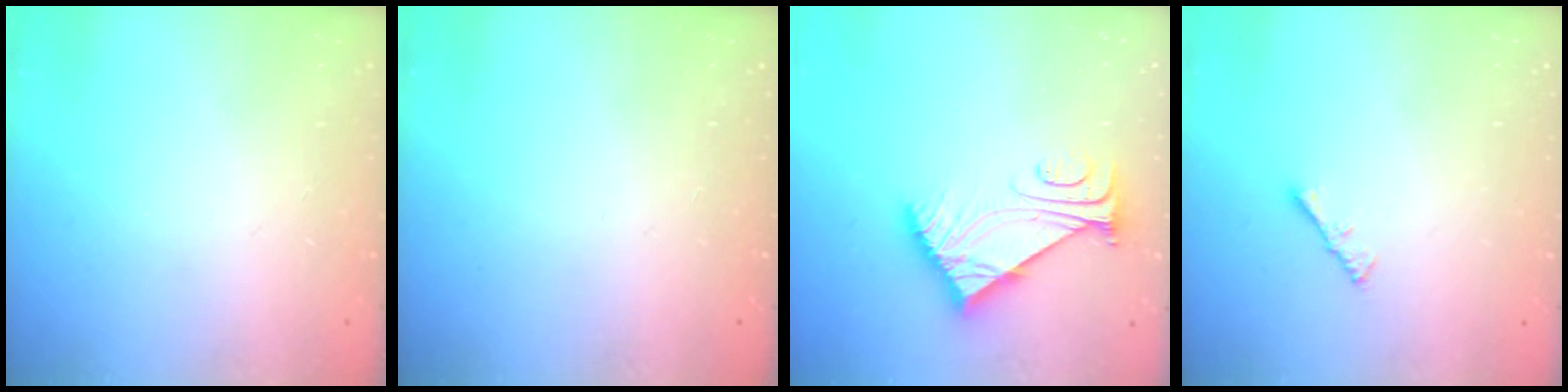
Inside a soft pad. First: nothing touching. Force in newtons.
{"total": 0.0}
{"total": 7.8, "press": 7.7, "slide": 1.0}
{"total": 1.3, "press": 1.2, "slide": 0.4}